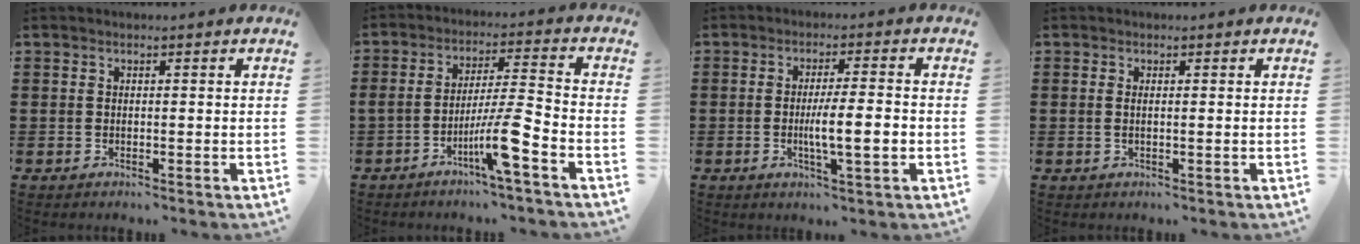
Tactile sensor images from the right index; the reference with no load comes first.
{"total": 9.1, "force": [-4.7, 0.3, 7.7], "torque": [-0.146, -0.005, -0.090]}
{"total": 6.1, "force": [-1.2, 0.8, 6.0], "torque": [-0.102, -0.002, -0.022]}
{"total": 0.9, "force": [0.0, 0.0, 0.9], "torque": [-0.018, -0.004, 0.001]}